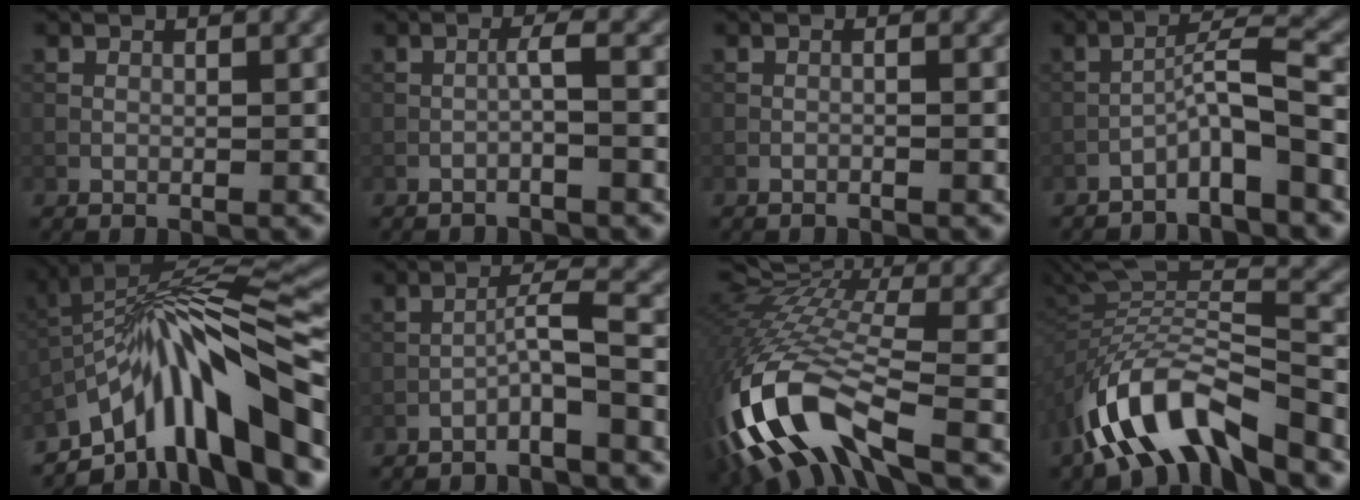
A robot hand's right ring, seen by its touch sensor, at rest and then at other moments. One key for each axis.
{"total": 1.7, "fx": -0.9, "fy": -0.1, "fz": 1.4, "tx": -0.023, "ty": 0.013, "tz": -0.023}
{"total": 0.7, "fx": -0.4, "fy": 0.0, "fz": 0.5, "tx": -0.012, "ty": 0.002, "tz": -0.014}
{"total": 4.1, "fx": -2.8, "fy": 0.2, "fz": 3.0, "tx": -0.054, "ty": 0.021, "tz": -0.054}
{"total": 12.5, "fx": -6.5, "fy": 2.9, "fz": 10.3, "tx": -0.160, "ty": 0.018, "tz": -0.106}
{"total": 2.8, "fx": -1.9, "fy": -0.1, "fz": 2.1, "tx": -0.040, "ty": 0.019, "tz": -0.039}
{"total": 13.4, "fx": -4.9, "fy": 5.8, "fz": 11.0, "tx": -0.247, "ty": -0.009, "tz": -0.095}
{"total": 10.3, "fx": -5.8, "fy": 3.7, "fz": 7.7, "tx": -0.130, "ty": 0.011, "tz": -0.115}